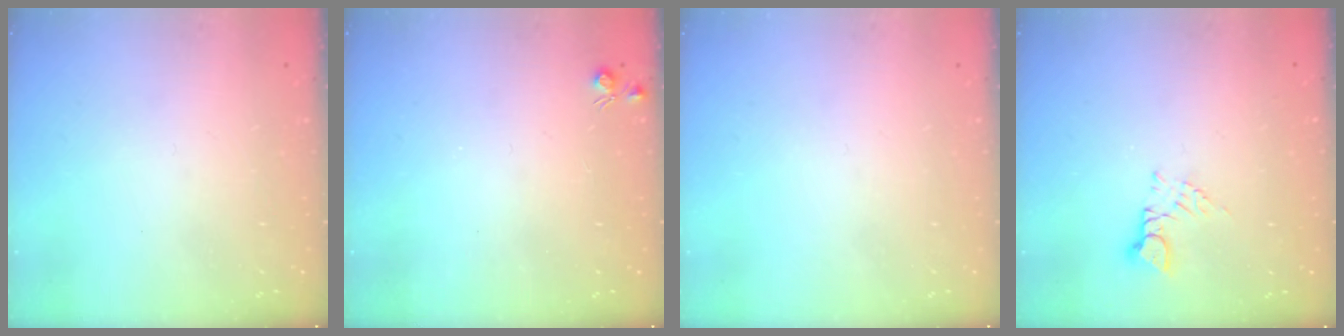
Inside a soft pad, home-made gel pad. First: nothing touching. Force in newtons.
{"total": 4.3, "press": 4.2, "slide": 0.7}
{"total": 0.0}
{"total": 3.0, "press": 3.0, "slide": 0.4}